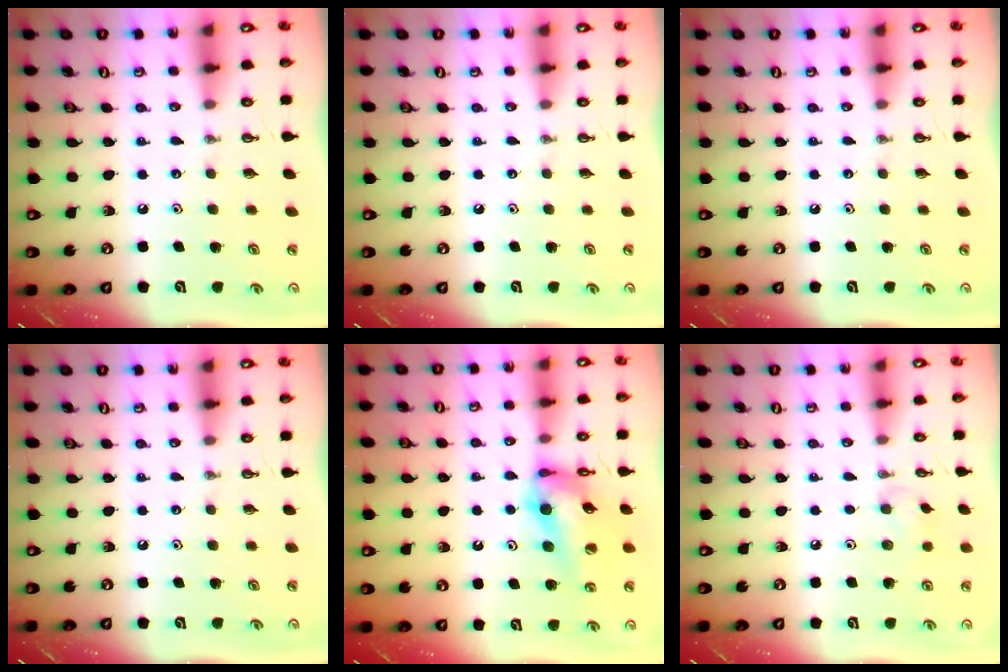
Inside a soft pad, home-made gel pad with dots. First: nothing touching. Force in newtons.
{"total": 0.0}
{"total": 0.0}
{"total": 0.0}
{"total": 13.4, "press": 13.3, "slide": 1.2}
{"total": 5.6, "press": 5.5, "slide": 1.0}